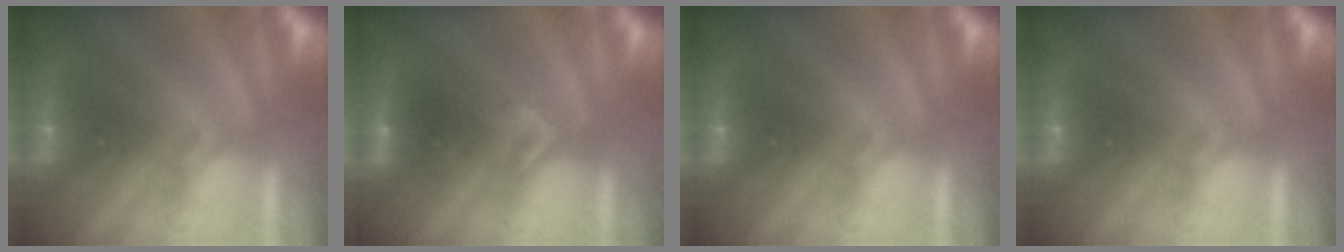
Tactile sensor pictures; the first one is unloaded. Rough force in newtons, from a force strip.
{"total": 2.9}
{"total": 0.0}
{"total": 0.0}